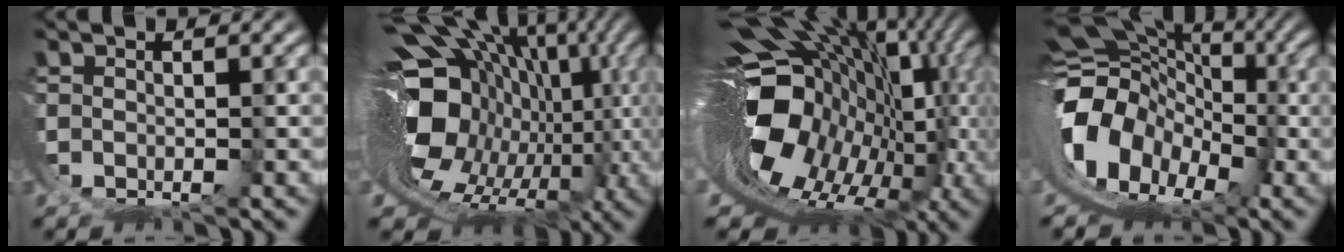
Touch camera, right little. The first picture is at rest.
{"total": 18.8, "force": [0.4, 12.2, 14.3], "torque": [-0.225, -0.028, 0.015]}
{"total": 27.9, "force": [-2.0, 19.0, 20.4], "torque": [-0.297, -0.044, -0.030]}
{"total": 18.5, "force": [-1.7, 14.1, 11.9], "torque": [-0.248, -0.046, -0.023]}